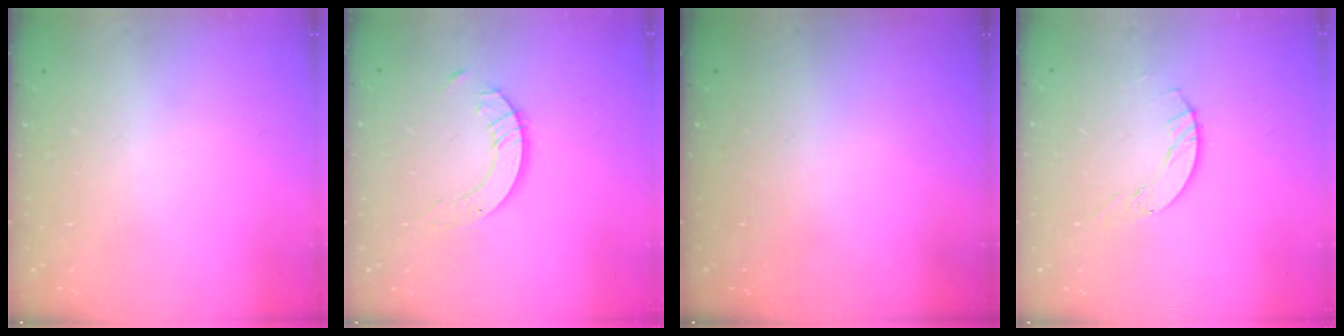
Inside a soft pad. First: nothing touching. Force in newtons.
{"total": 3.5, "press": 3.4, "slide": 0.4}
{"total": 0.0}
{"total": 4.0, "press": 4.0, "slide": 0.4}